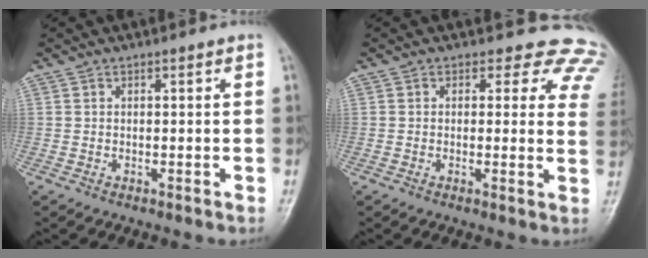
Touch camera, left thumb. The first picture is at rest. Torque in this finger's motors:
{"motor_torque": [0.21, 0.17, -0.29, -0.19, 0.03]}